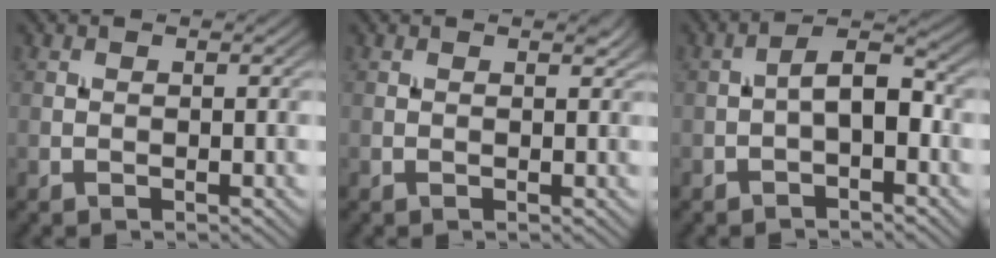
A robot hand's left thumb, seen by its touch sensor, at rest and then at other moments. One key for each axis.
{"total": 0.5, "fx": 0.4, "fy": 0.0, "fz": 0.4, "tx": -0.004, "ty": -0.002, "tz": 0.007}
{"total": 4.1, "fx": -1.1, "fy": 1.6, "fz": 3.6, "tx": -0.057, "ty": 0.017, "tz": -0.028}